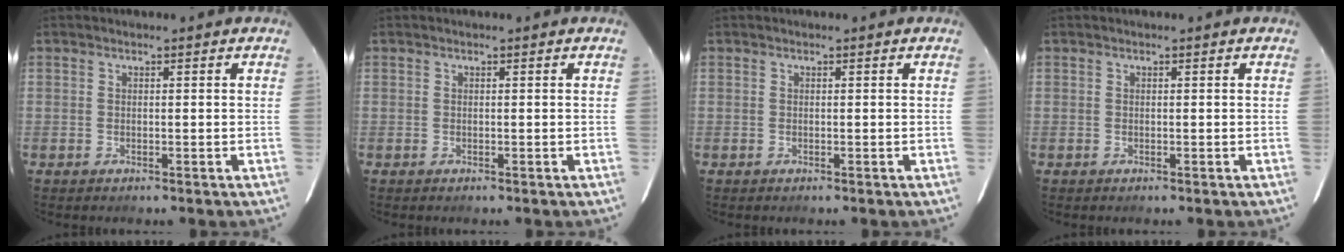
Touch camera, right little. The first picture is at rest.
{"total": 0.0}
{"total": 0.0}
{"total": 0.0}